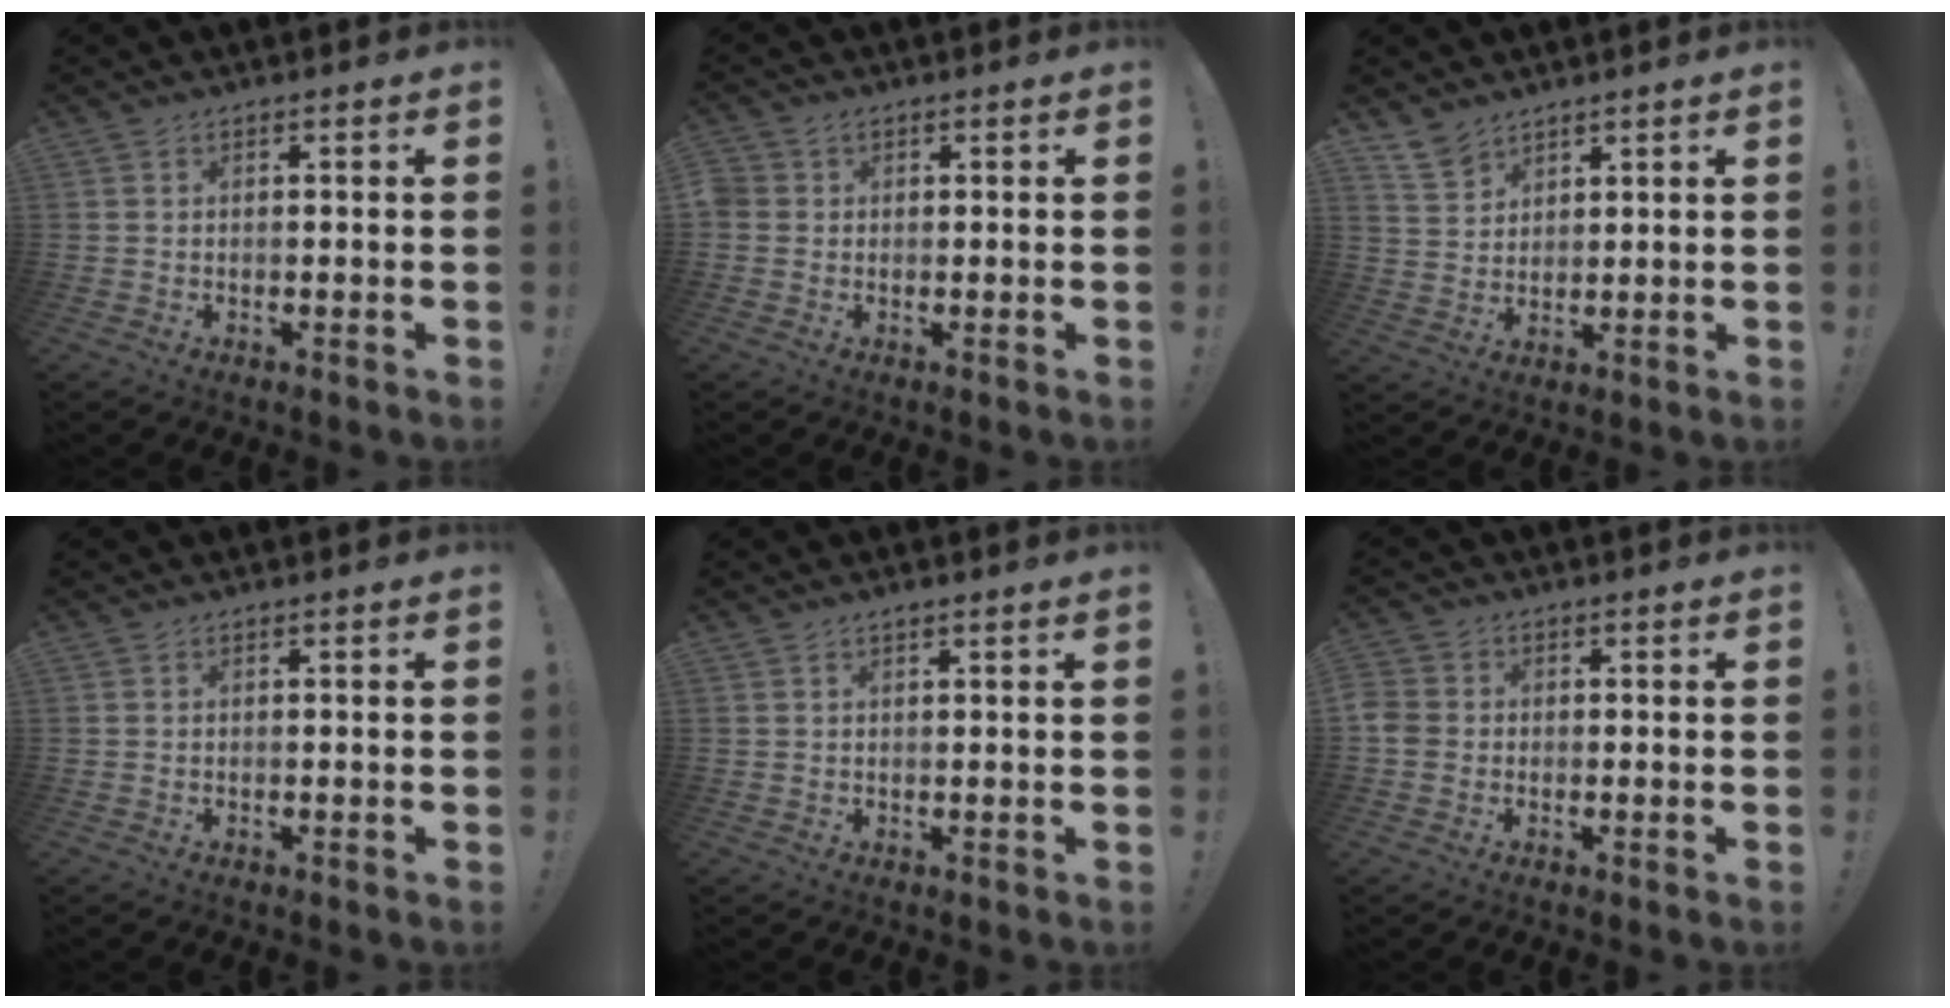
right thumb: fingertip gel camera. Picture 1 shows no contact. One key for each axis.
{"total": 2.1, "fx": 0.5, "fy": 1.8, "fz": 0.8, "tx": -0.018, "ty": 0.004, "tz": 0.012}
{"total": 6.4, "fx": 5.2, "fy": 3.4, "fz": 1.4, "tx": -0.022, "ty": -0.035, "tz": 0.101}
{"total": 0.0}
{"total": 0.9, "fx": 0.7, "fy": -0.3, "fz": 0.6, "tx": -0.012, "ty": -0.002, "tz": 0.011}
{"total": 4.0, "fx": -1.0, "fy": 3.6, "fz": 1.5, "tx": -0.044, "ty": 0.010, "tz": -0.017}